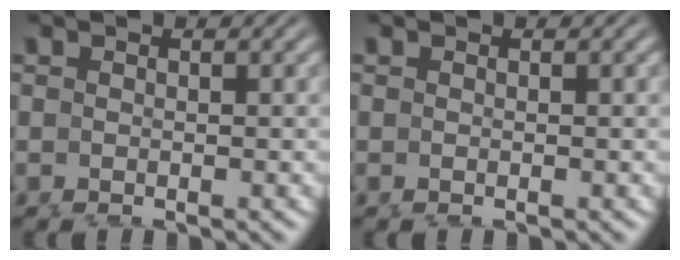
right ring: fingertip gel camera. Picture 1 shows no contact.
{"total": 0.0}